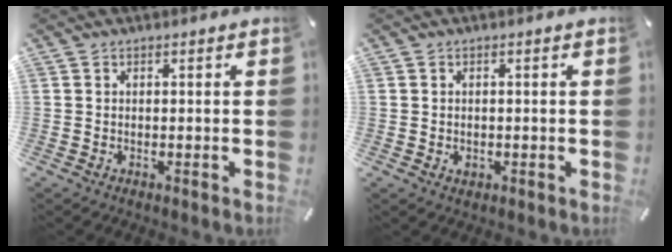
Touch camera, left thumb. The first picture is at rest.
{"total": 1.3, "force": [-0.2, 1.1, 0.6], "torque": [-0.012, 0.004, -0.006]}